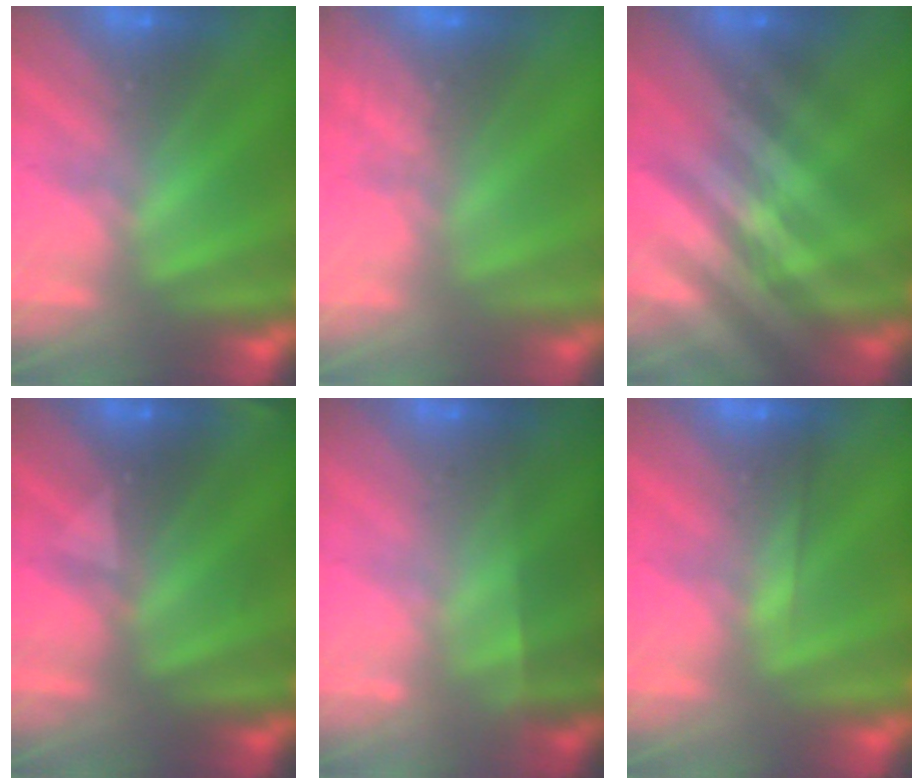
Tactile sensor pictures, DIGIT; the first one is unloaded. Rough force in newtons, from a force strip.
{"total": 8.6}
{"total": 2.4}
{"total": 3.1}
{"total": 1.8}
{"total": 1.9}